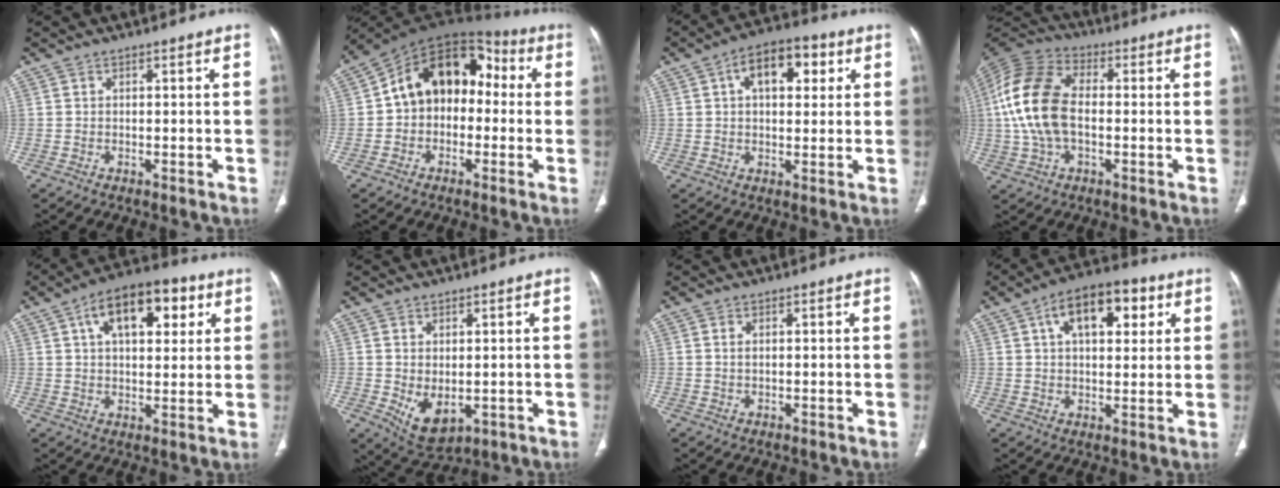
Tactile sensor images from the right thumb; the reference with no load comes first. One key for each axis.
{"total": 15.4, "fx": 0.5, "fy": 11.1, "fz": 10.7, "tx": -0.124, "ty": 0.056, "tz": -0.008}
{"total": 11.0, "fx": 3.6, "fy": 6.2, "fz": 8.4, "tx": -0.100, "ty": 0.016, "tz": 0.048}
{"total": 15.6, "fx": -0.1, "fy": 9.3, "fz": 12.5, "tx": -0.264, "ty": 0.026, "tz": -0.008}
{"total": 14.9, "fx": 5.8, "fy": 7.8, "fz": 11.4, "tx": -0.142, "ty": 0.008, "tz": 0.086}
{"total": 6.6, "fx": -0.9, "fy": 4.0, "fz": 5.2, "tx": -0.077, "ty": -0.010, "tz": 0.008}
{"total": 1.0, "fx": 0.3, "fy": 0.5, "fz": 0.8, "tx": -0.016, "ty": 0.003, "tz": 0.008}
{"total": 13.3, "fx": 5.0, "fy": 7.0, "fz": 10.1, "tx": -0.127, "ty": 0.009, "tz": 0.074}